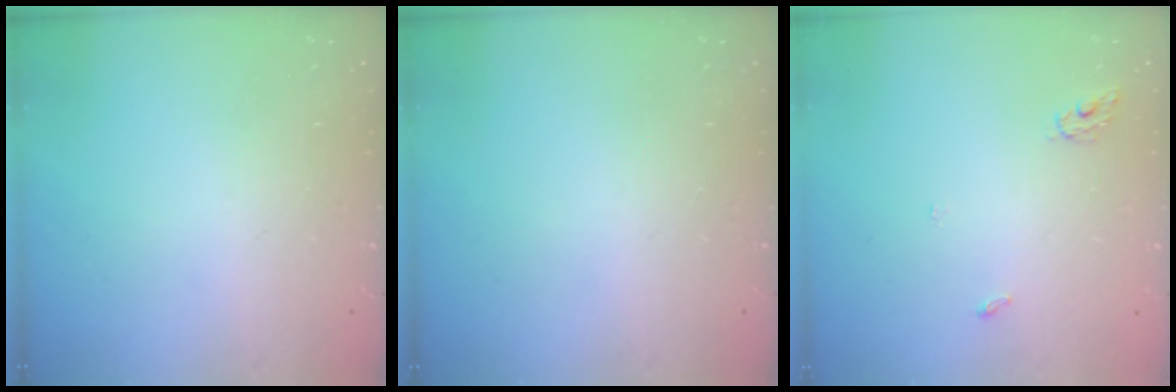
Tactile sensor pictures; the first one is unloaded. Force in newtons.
{"total": 0.0}
{"total": 3.3, "press": 3.3, "slide": 0.2}